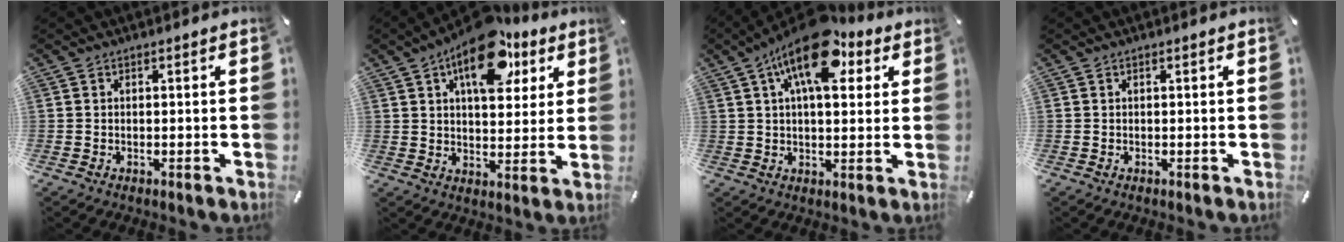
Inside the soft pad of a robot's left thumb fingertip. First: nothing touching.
{"total": 16.1, "force": [8.9, 8.7, 10.1], "torque": [-0.139, -0.037, 0.149]}
{"total": 15.4, "force": [7.9, 7.1, 11.1], "torque": [-0.171, -0.025, 0.132]}
{"total": 0.0}